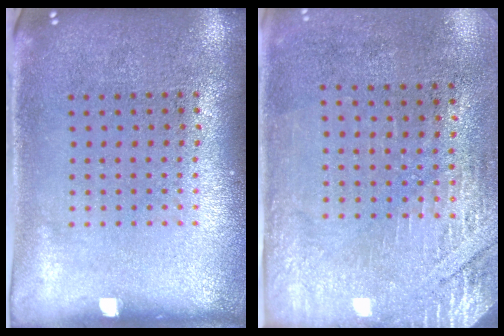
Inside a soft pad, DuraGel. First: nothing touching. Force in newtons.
{"total": 2.9, "press": 2.5, "slide": 1.5}